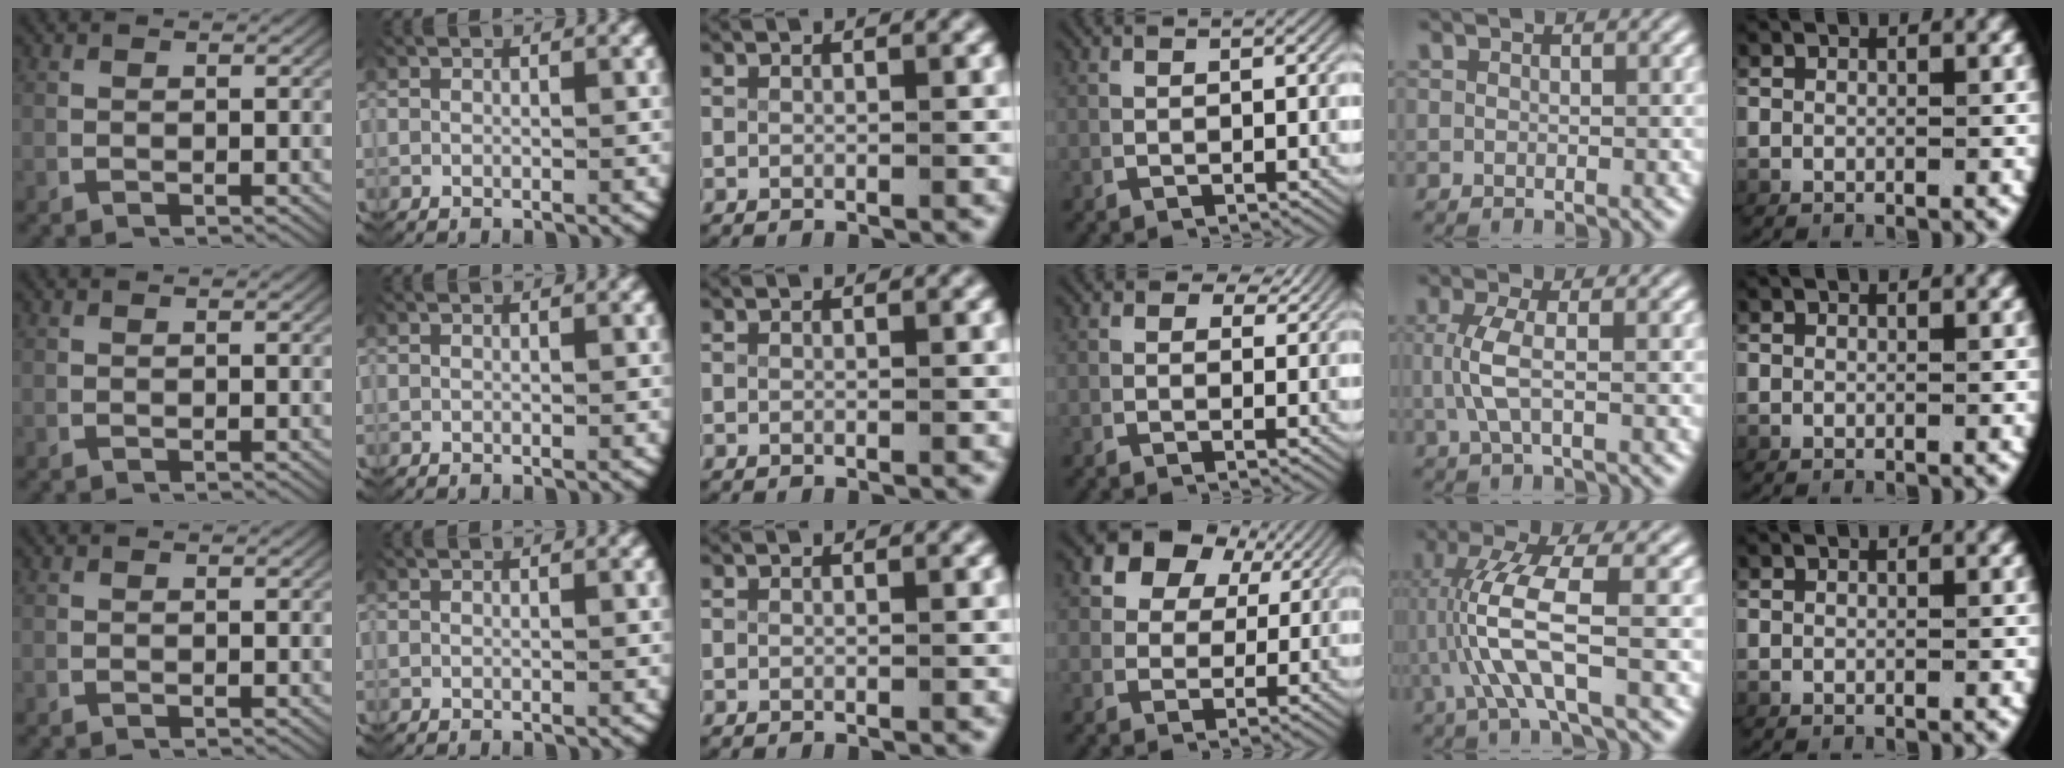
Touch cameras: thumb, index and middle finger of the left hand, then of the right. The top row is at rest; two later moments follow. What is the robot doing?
{"motion": "grasp_and_lifting", "object": "card"}